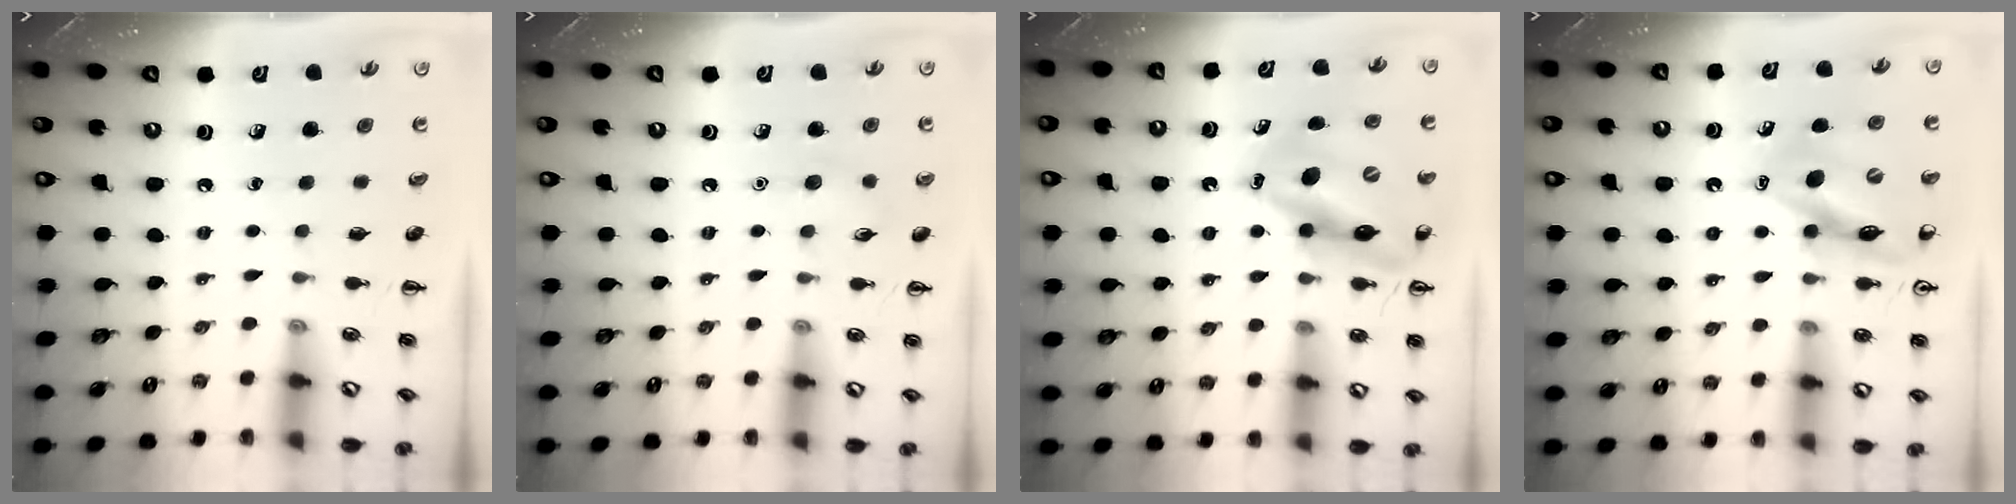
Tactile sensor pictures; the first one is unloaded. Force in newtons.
{"total": 5.9, "press": 5.7, "slide": 1.4}
{"total": 14.2, "press": 13.6, "slide": 4.3}
{"total": 11.0, "press": 10.4, "slide": 3.5}